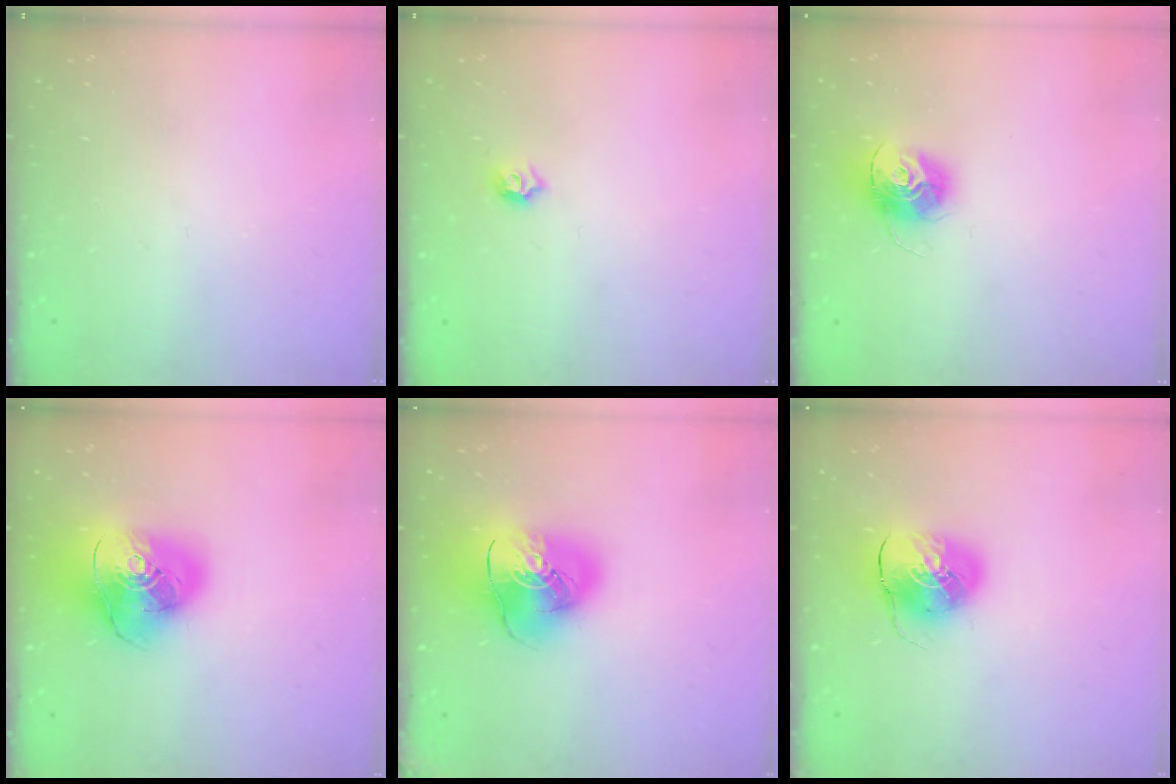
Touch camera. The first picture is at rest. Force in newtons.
{"total": 3.7, "press": 3.6, "slide": 0.6}
{"total": 13.6, "press": 13.5, "slide": 1.3}
{"total": 19.4, "press": 19.2, "slide": 2.5}
{"total": 18.1, "press": 17.9, "slide": 2.7}
{"total": 9.6, "press": 9.4, "slide": 1.7}